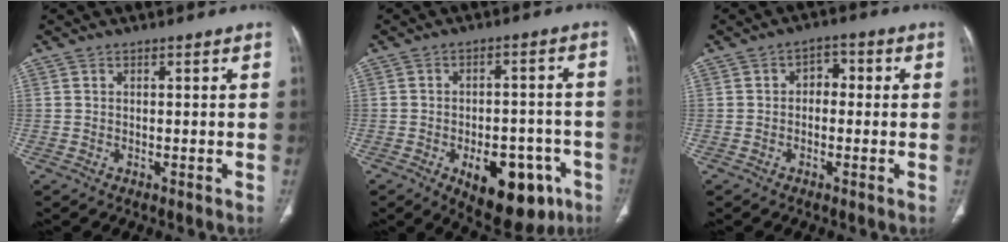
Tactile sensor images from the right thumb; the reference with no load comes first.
{"total": 15.0, "force": [-6.6, 7.9, 10.9], "torque": [-0.115, 0.030, -0.077]}
{"total": 3.7, "force": [0.1, 2.7, 2.6], "torque": [-0.018, 0.016, -0.008]}